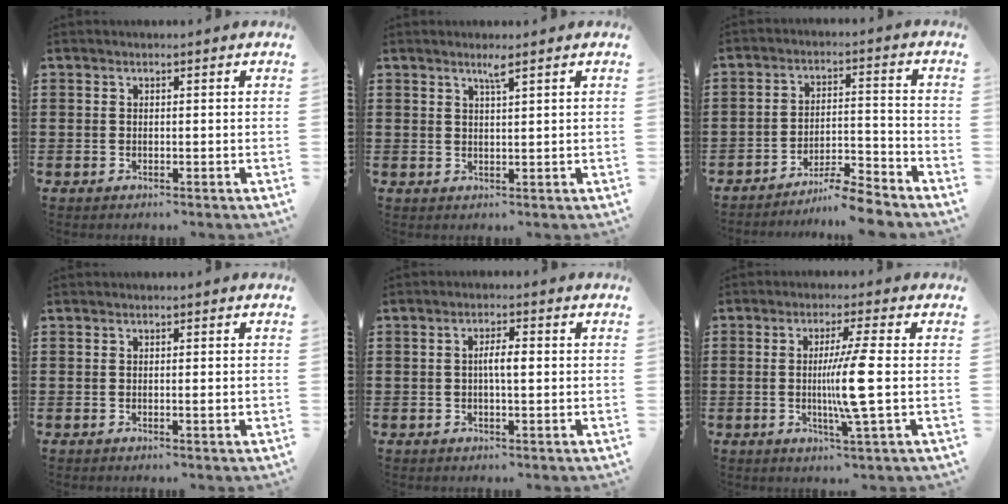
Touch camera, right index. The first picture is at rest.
{"total": 2.1, "force": [1.5, -0.1, 1.4], "torque": [-0.029, -0.002, 0.026]}
{"total": 6.2, "force": [-6.0, 0.0, 1.8], "torque": [-0.030, 0.003, -0.115]}
{"total": 1.2, "force": [-0.1, 0.0, 1.1], "torque": [-0.019, -0.003, -0.002]}
{"total": 3.2, "force": [-0.1, 0.7, 3.1], "torque": [-0.055, 0.001, -0.004]}
{"total": 8.5, "force": [-0.5, -0.9, 8.4], "torque": [-0.156, -0.016, -0.017]}